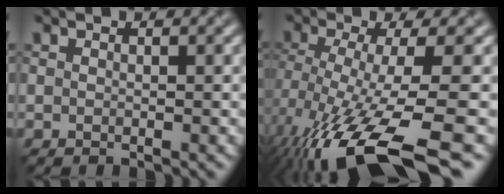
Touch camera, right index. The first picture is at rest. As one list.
[{"total": 11.9, "force": [-6.3, 3.5, 9.5], "torque": [-0.181, -0.021, -0.097]}]